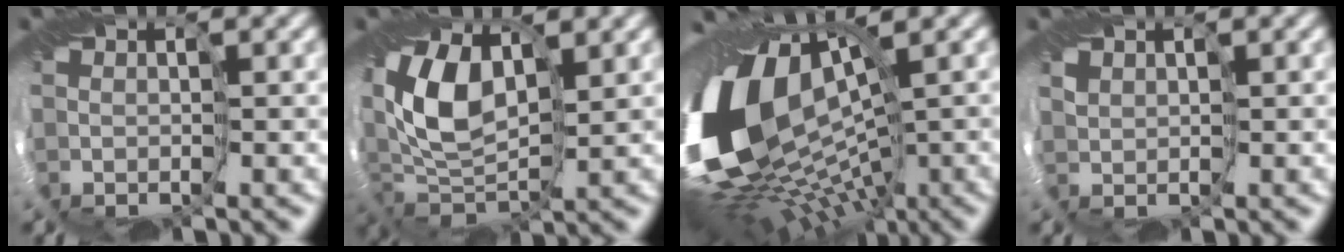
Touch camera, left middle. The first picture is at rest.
{"total": 7.3, "force": [0.6, 4.4, 5.8], "torque": [-0.131, 0.008, 0.003]}
{"total": 17.8, "force": [-0.8, 11.1, 13.9], "torque": [-0.254, -0.041, 0.016]}
{"total": 0.8, "force": [0.6, 0.6, 0.1], "torque": [-0.004, 0.000, 0.011]}